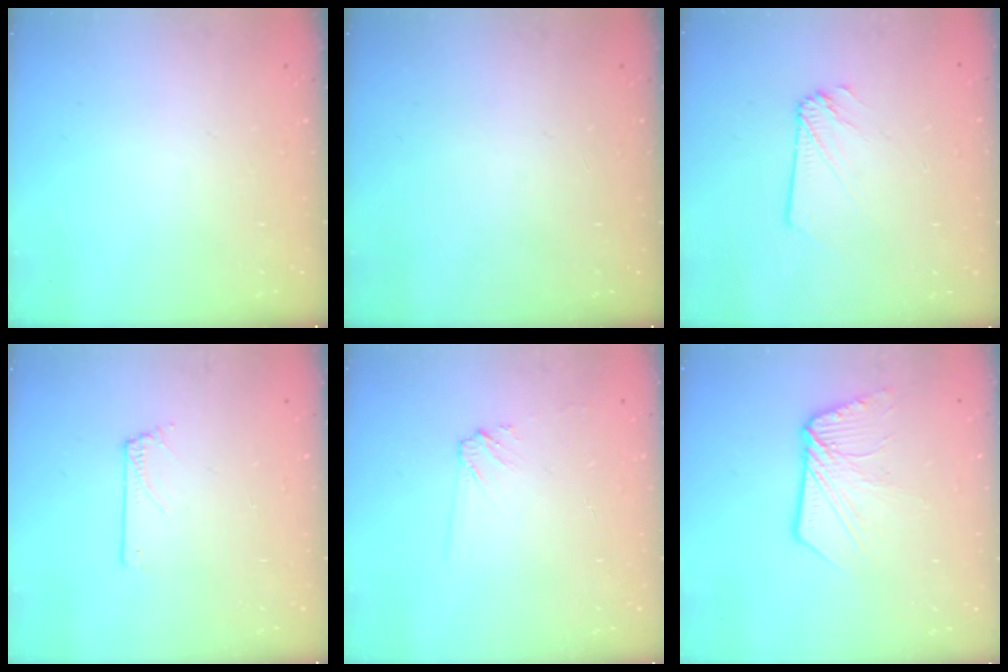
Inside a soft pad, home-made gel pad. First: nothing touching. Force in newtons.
{"total": 0.0}
{"total": 3.5, "press": 3.4, "slide": 0.3}
{"total": 0.0}
{"total": 4.7, "press": 4.7, "slide": 0.6}
{"total": 10.9, "press": 10.8, "slide": 2.0}